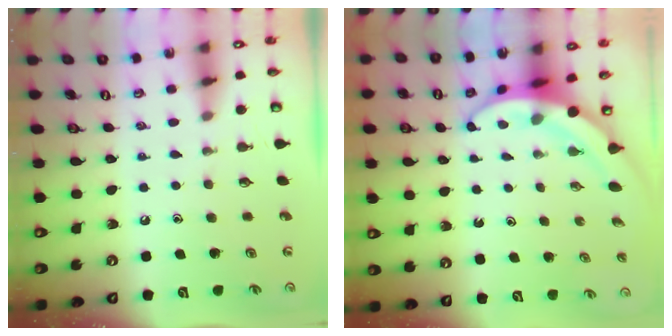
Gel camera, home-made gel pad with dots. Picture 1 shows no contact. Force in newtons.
{"total": 4.8, "press": 4.7, "slide": 1.2}